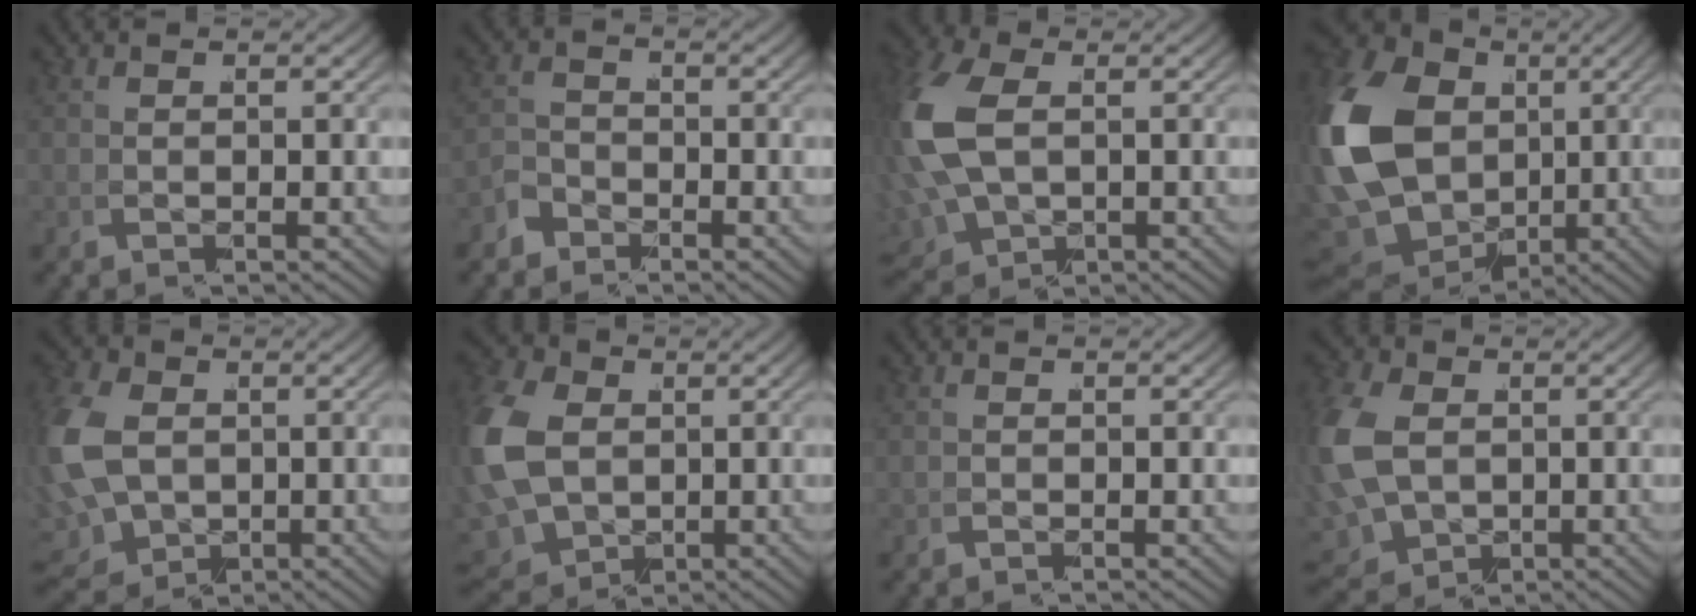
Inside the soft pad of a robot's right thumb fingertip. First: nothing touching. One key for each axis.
{"total": 2.3, "fx": -2.0, "fy": 1.2, "fz": 0.2, "tx": 0.007, "ty": -0.009, "tz": -0.036}
{"total": 9.0, "fx": 0.1, "fy": 6.7, "fz": 6.1, "tx": -0.173, "ty": -0.048, "tz": 0.037}
{"total": 18.8, "fx": 0.8, "fy": 14.8, "fz": 11.6, "tx": -0.303, "ty": -0.047, "tz": 0.030}
{"total": 10.8, "fx": -1.2, "fy": 8.6, "fz": 6.5, "tx": -0.172, "ty": -0.059, "tz": 0.013}
{"total": 12.2, "fx": -0.5, "fy": 9.8, "fz": 7.2, "tx": -0.197, "ty": -0.061, "tz": 0.027}
{"total": 0.0}
{"total": 9.8, "fx": -0.6, "fy": 7.7, "fz": 6.0, "tx": -0.166, "ty": -0.054, "tz": 0.024}